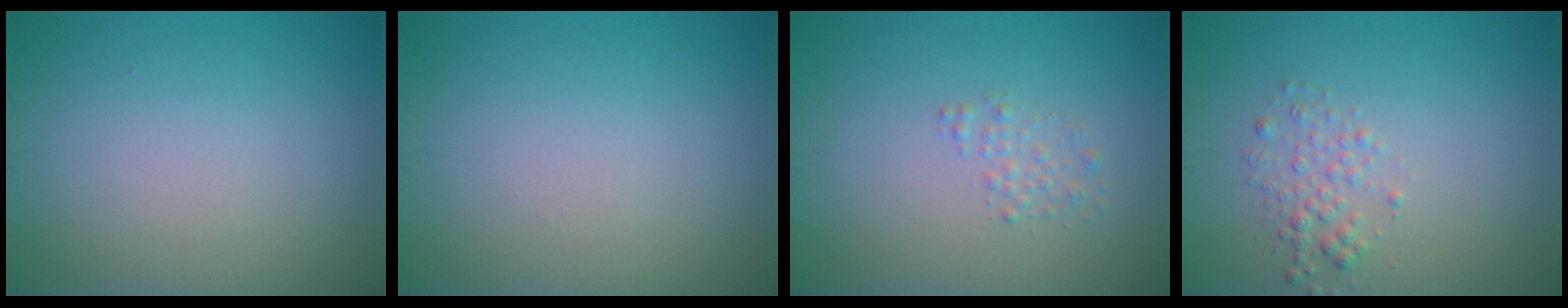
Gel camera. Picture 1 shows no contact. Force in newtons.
{"total": 0.0}
{"total": 1.2, "press": 1.2, "slide": 0.0}
{"total": 1.7, "press": 1.7, "slide": 0.1}